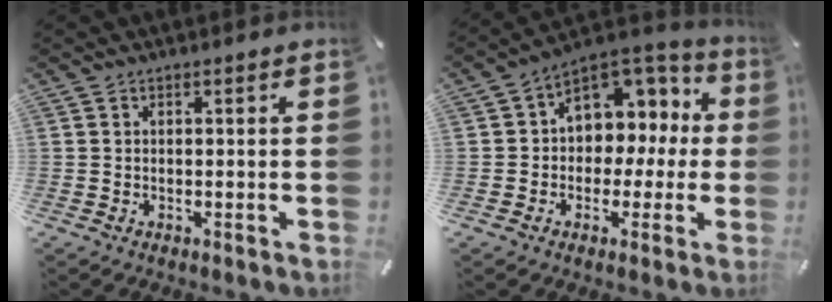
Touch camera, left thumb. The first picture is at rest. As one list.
[{"total": 8.7, "force": [2.5, 7.7, 3.3], "torque": [-0.044, -0.029, 0.048]}]